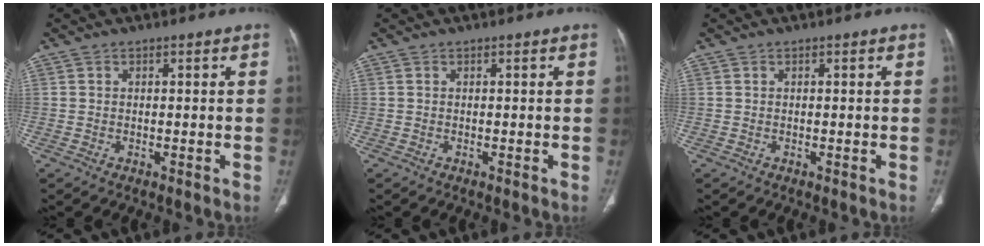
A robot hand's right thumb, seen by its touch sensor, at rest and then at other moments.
{"total": 0.0}
{"total": 0.0}